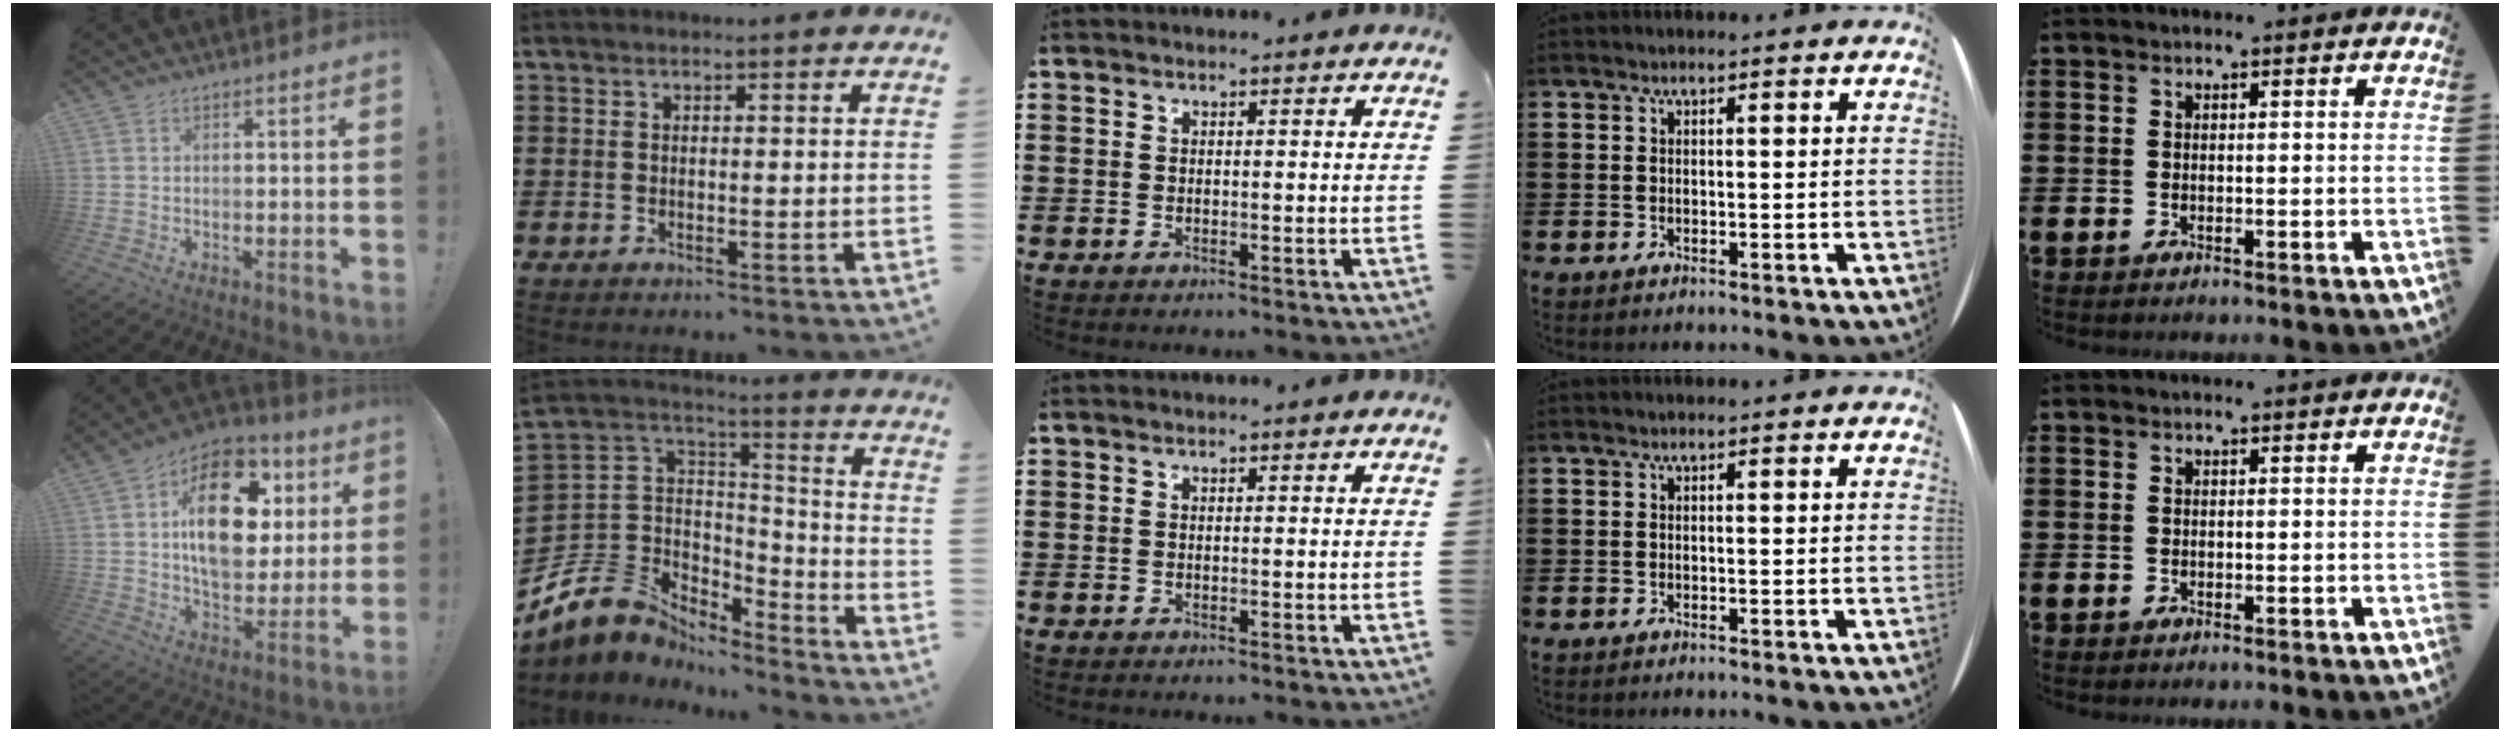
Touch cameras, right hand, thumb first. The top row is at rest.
{"thumb": {"total": 22.4, "force": [6.0, 14.1, 16.3], "torque": [-0.226, -0.008, 0.107]}, "index": {"total": 8.3, "force": [-6.1, 5.6, 0.8], "torque": [-0.067, -0.004, -0.122]}}